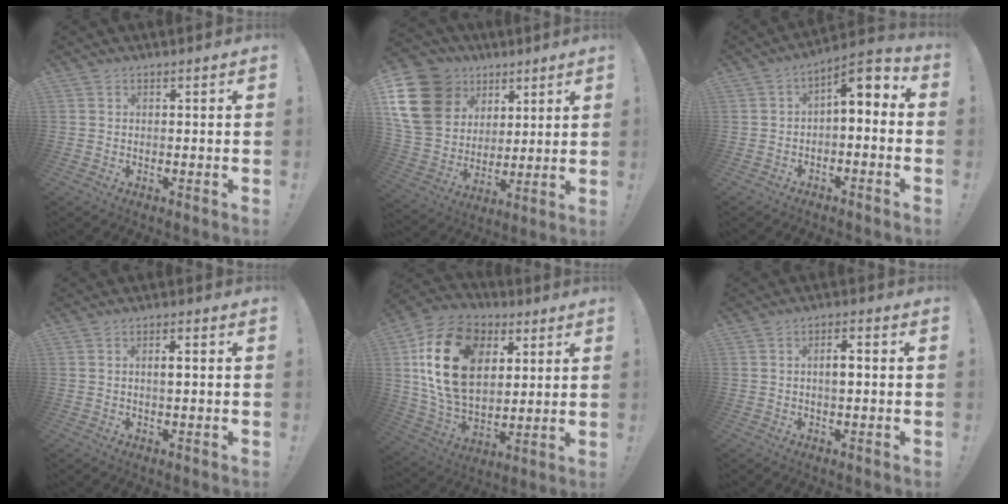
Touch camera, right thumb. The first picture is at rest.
{"total": 19.7, "force": [7.8, 15.5, 9.2], "torque": [-0.164, -0.036, 0.167]}
{"total": 6.0, "force": [0.6, 2.5, 5.5], "torque": [-0.068, -0.011, 0.008]}
{"total": 2.2, "force": [0.1, 0.5, 2.1], "torque": [-0.028, -0.002, -0.002]}
{"total": 23.6, "force": [7.3, 16.5, 15.3], "torque": [-0.285, -0.024, 0.131]}
{"total": 3.6, "force": [-0.1, 1.3, 3.3], "torque": [-0.049, 0.005, -0.007]}